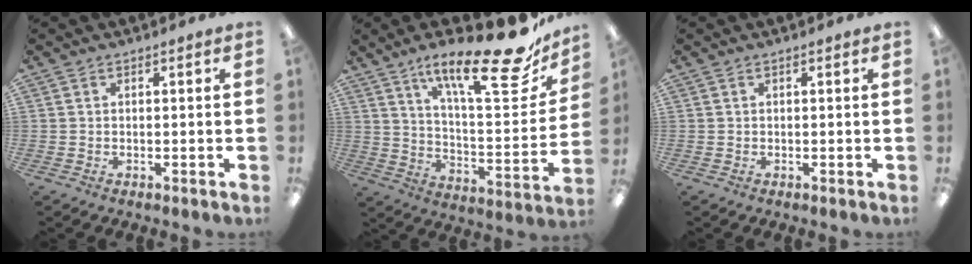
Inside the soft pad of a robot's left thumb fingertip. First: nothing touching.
{"total": 23.5, "force": [16.5, 5.8, 15.7], "torque": [-0.230, -0.116, 0.261]}
{"total": 0.0}